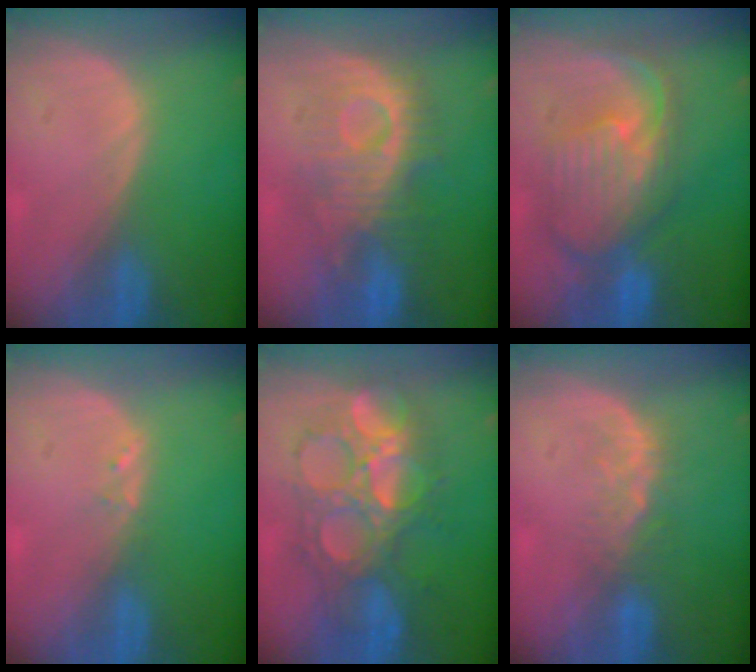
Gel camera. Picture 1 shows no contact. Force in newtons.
{"total": 9.1, "press": 9.1, "slide": 0.3}
{"total": 10.8, "press": 9.6, "slide": 5.0}
{"total": 1.0, "press": 1.0, "slide": 0.2}
{"total": 10.3, "press": 10.2, "slide": 0.6}
{"total": 4.1, "press": 3.5, "slide": 2.1}